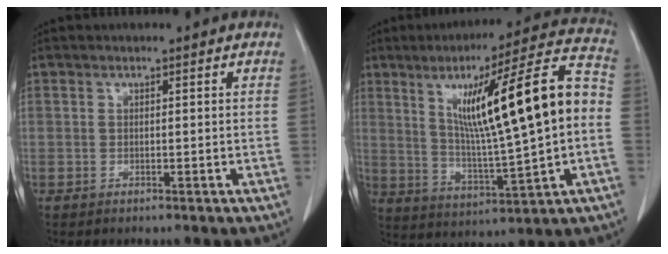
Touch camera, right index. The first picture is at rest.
{"total": 19.9, "force": [2.2, 1.5, 19.7], "torque": [-0.306, 0.023, 0.035]}